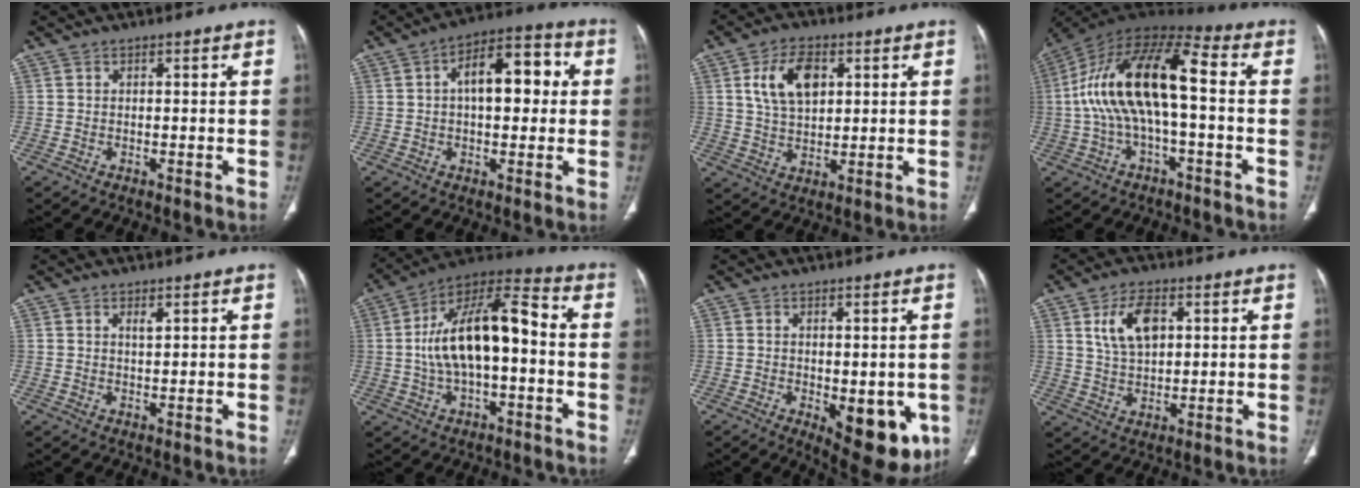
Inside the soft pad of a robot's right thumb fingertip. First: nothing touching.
{"total": 12.6, "force": [2.0, 6.4, 10.6], "torque": [-0.135, 0.029, 0.024]}
{"total": 10.2, "force": [3.3, 6.1, 7.5], "torque": [-0.122, -0.006, 0.062]}
{"total": 17.9, "force": [-0.2, 7.2, 16.4], "torque": [-0.323, 0.055, -0.011]}
{"total": 1.5, "force": [0.8, 0.6, 1.1], "torque": [-0.018, -0.005, 0.015]}
{"total": 17.7, "force": [-0.6, 8.1, 15.7], "torque": [-0.275, 0.048, -0.016]}
{"total": 12.5, "force": [-3.4, 5.7, 10.6], "torque": [-0.105, -0.014, -0.027]}
{"total": 8.6, "force": [2.9, 4.9, 6.5], "torque": [-0.108, -0.007, 0.059]}